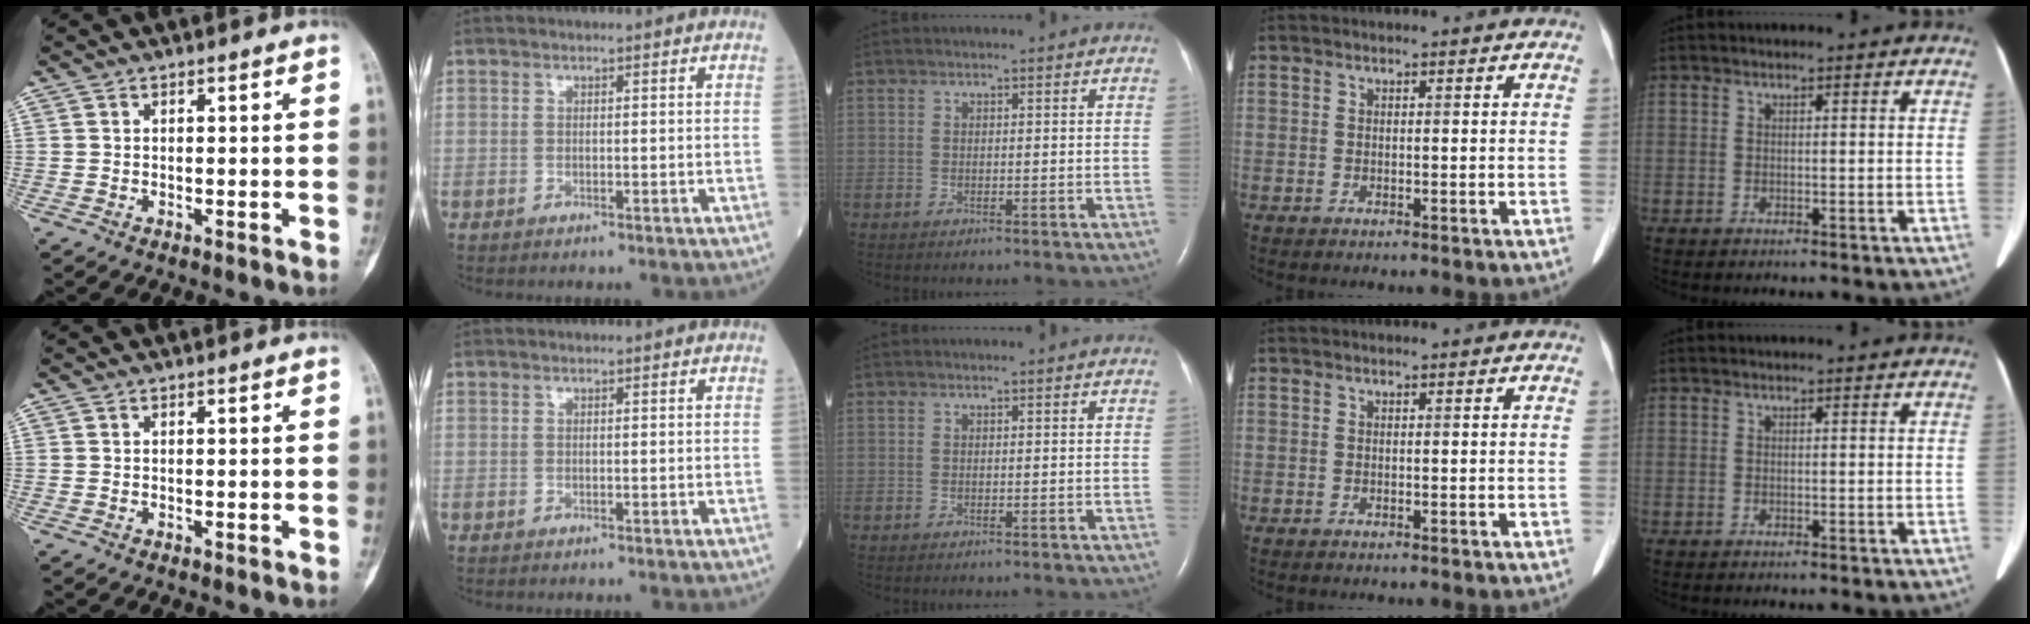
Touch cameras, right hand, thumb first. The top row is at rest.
{}